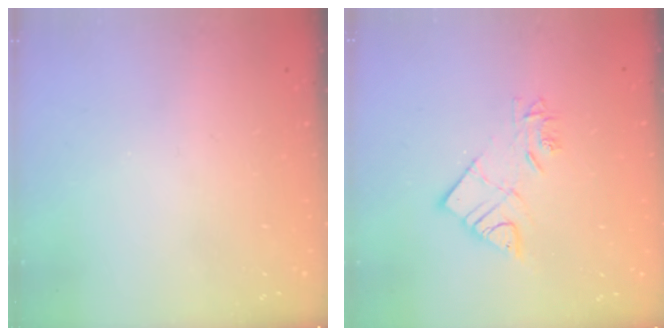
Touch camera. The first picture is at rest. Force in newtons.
{"total": 9.9, "press": 9.9, "slide": 0.8}